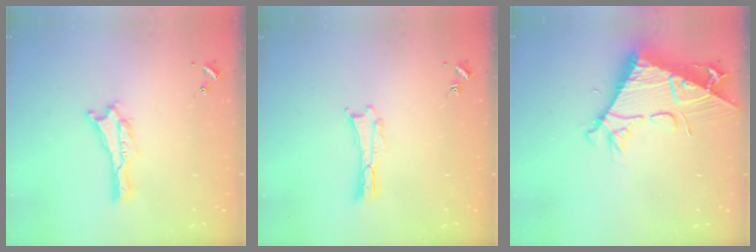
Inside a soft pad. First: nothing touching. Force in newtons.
{"total": 0.0}
{"total": 9.4, "press": 9.4, "slide": 0.9}